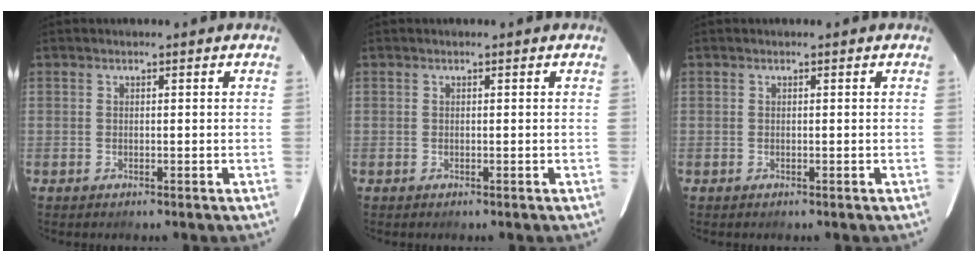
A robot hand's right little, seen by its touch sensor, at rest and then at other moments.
{"total": 0.0}
{"total": 0.0}